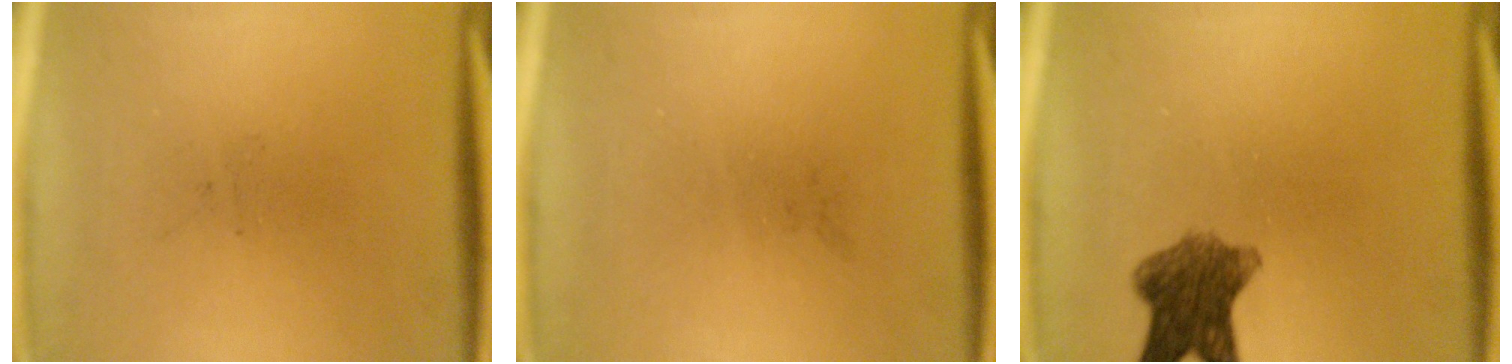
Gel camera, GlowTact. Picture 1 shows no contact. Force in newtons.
{"total": 0.0}
{"total": 7.2}